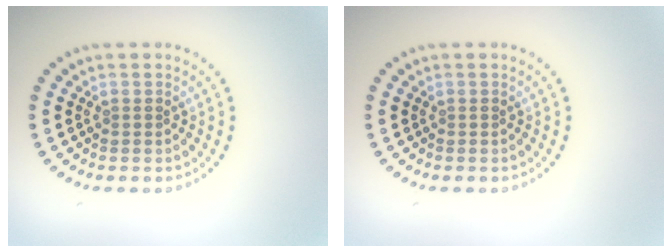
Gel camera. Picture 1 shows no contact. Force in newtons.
{"total": 0.0}